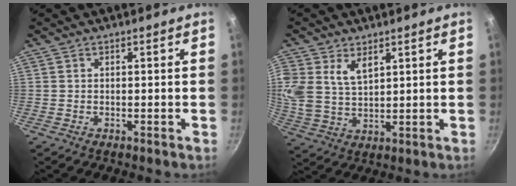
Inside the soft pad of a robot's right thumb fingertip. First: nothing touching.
{"total": 10.1, "force": [4.5, 6.5, 6.3], "torque": [-0.136, -0.012, 0.095]}